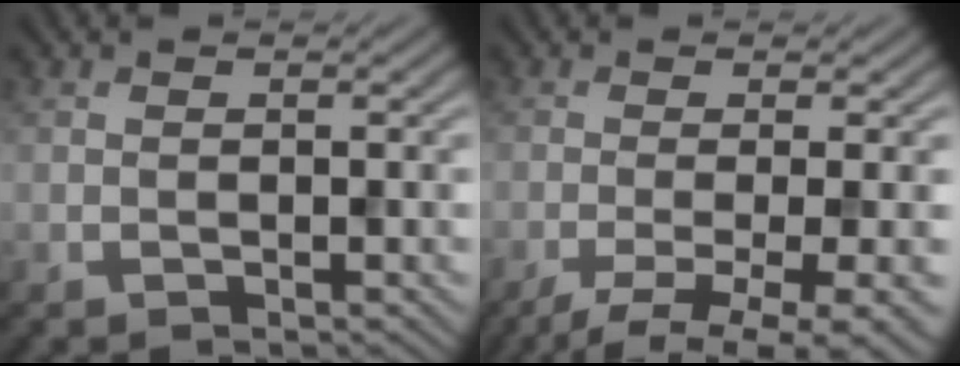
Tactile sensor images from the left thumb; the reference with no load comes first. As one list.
[{"total": 7.2, "force": [-3.1, 1.8, 6.3], "torque": [-0.093, -0.009, -0.051]}]